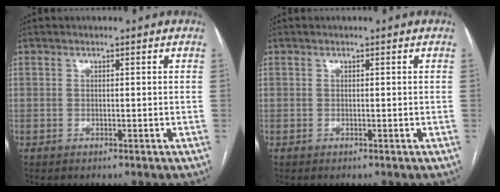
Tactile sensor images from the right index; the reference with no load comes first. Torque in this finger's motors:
{"motor_torque": [0.00, 0.00, 0.00, 0.00]}